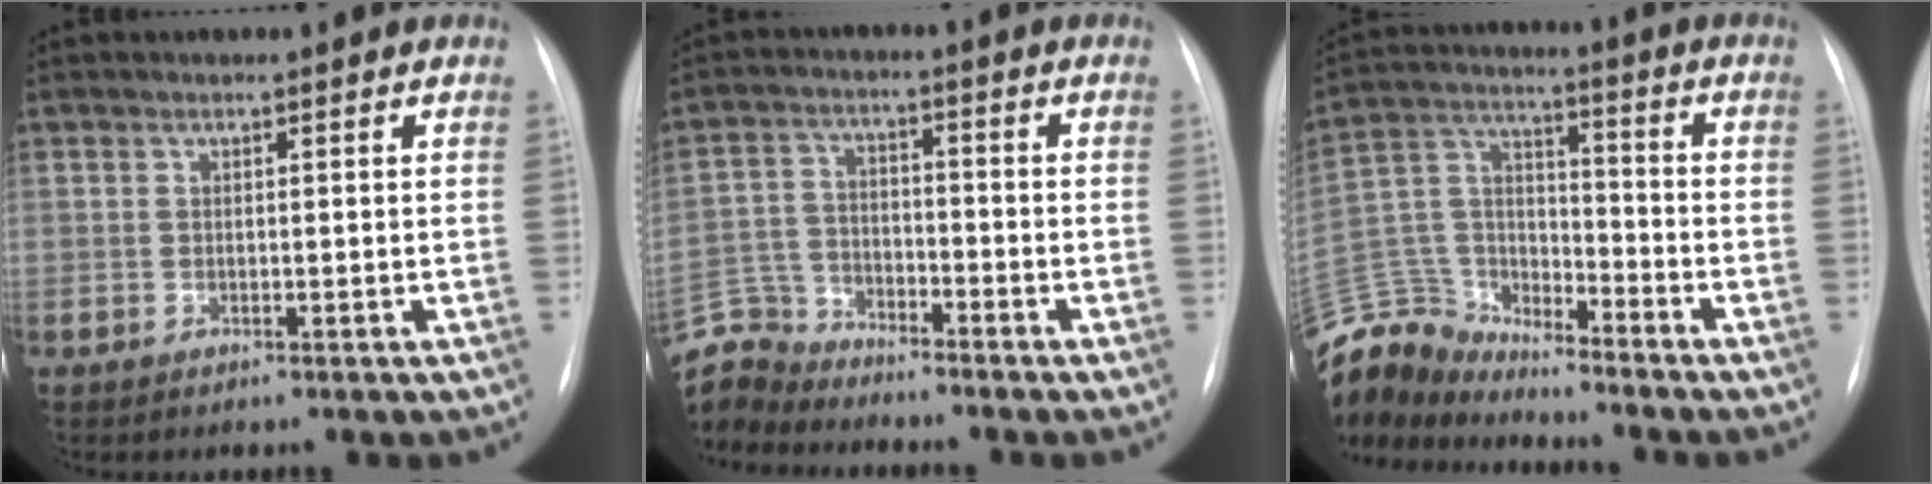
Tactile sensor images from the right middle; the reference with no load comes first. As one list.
[{"total": 9.1, "force": [-8.9, 1.8, -0.4], "torque": [-0.008, 0.016, -0.180]}, {"total": 14.2, "force": [-13.7, 3.5, 1.5], "torque": [-0.045, 0.044, -0.263]}]